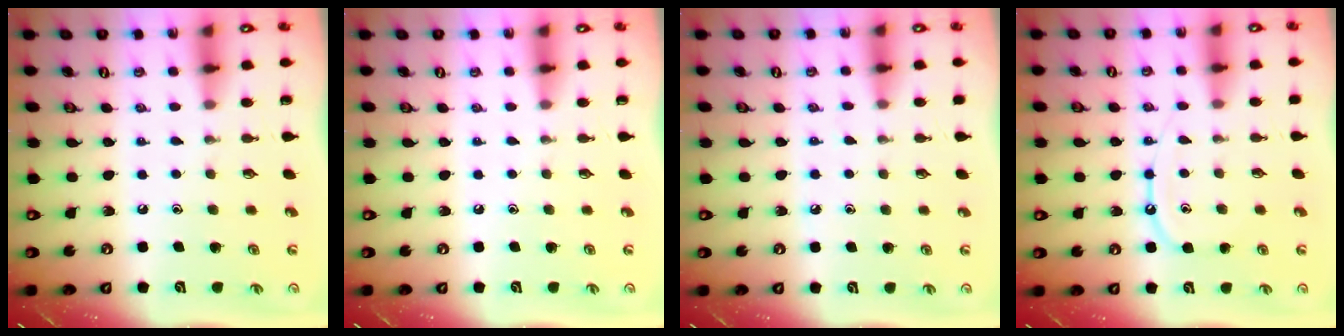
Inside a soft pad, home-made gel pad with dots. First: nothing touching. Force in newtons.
{"total": 0.0}
{"total": 5.2, "press": 5.2, "slide": 0.7}
{"total": 8.5, "press": 8.5, "slide": 0.9}